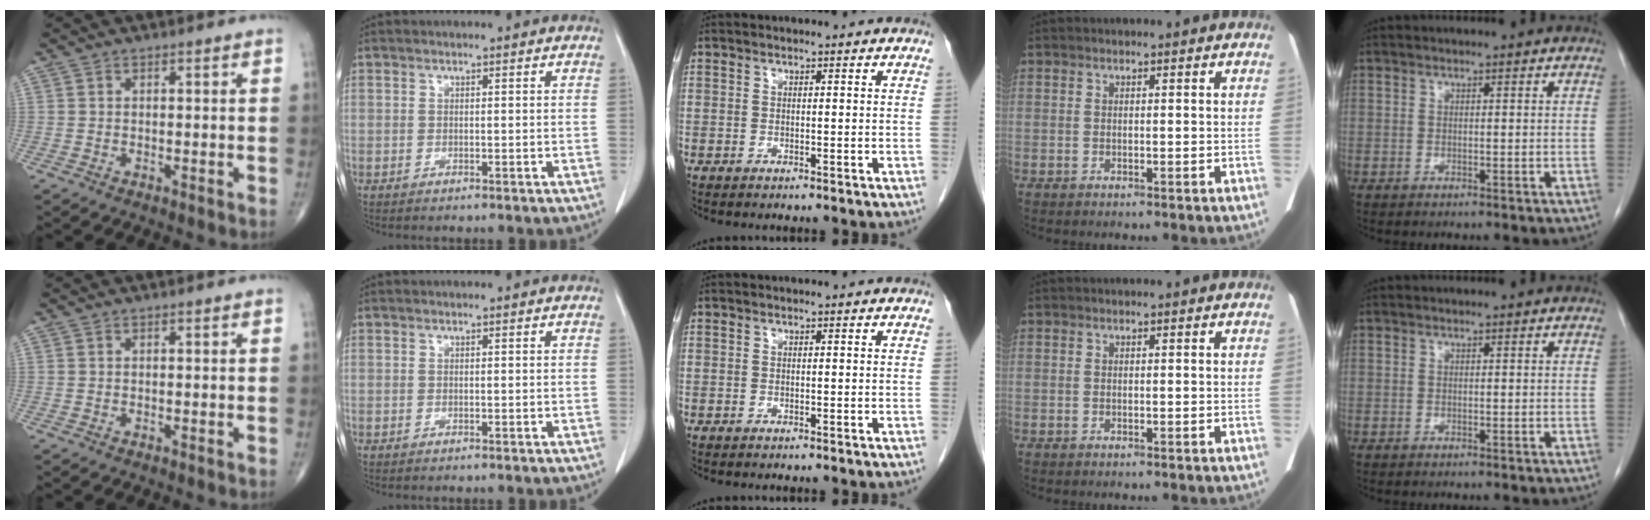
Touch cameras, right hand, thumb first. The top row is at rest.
{}